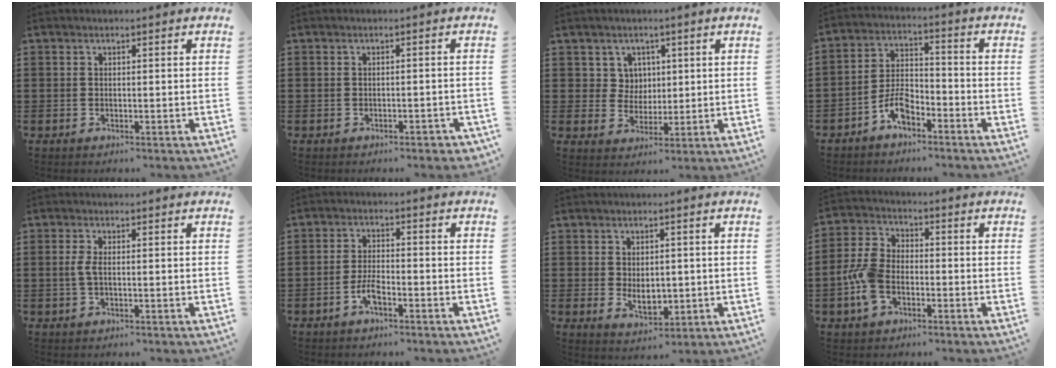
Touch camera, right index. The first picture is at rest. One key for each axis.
{"total": 1.0, "fx": -0.8, "fy": 0.2, "fz": 0.6, "tx": -0.015, "ty": -0.004, "tz": -0.016}
{"total": 4.4, "fx": 1.6, "fy": 4.0, "fz": 0.8, "tx": -0.036, "ty": 0.014, "tz": 0.029}
{"total": 5.8, "fx": -3.7, "fy": 2.7, "fz": 3.5, "tx": -0.079, "ty": 0.011, "tz": -0.074}
{"total": 2.4, "fx": -0.1, "fy": 0.8, "fz": 2.3, "tx": -0.059, "ty": -0.005, "tz": -0.008}
{"total": 3.7, "fx": -2.1, "fy": 1.2, "fz": 2.8, "tx": -0.069, "ty": 0.000, "tz": -0.045}
{"total": 4.3, "fx": -0.1, "fy": 2.6, "fz": 3.4, "tx": -0.048, "ty": 0.001, "tz": -0.004}
{"total": 6.9, "fx": -2.0, "fy": 4.2, "fz": 5.1, "tx": -0.138, "ty": -0.001, "tz": -0.049}